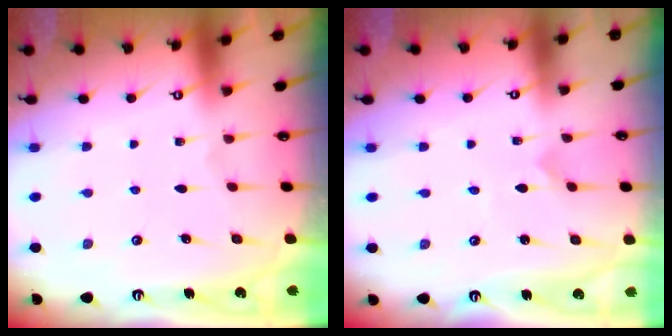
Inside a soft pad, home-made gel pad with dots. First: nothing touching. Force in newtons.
{"total": 0.0}